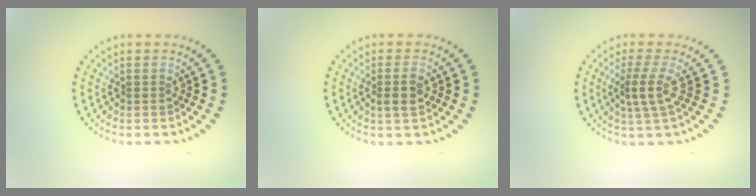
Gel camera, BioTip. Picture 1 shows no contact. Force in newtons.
{"total": 1.7, "press": 1.6, "slide": 0.5}
{"total": 2.5, "press": 1.9, "slide": 1.7}